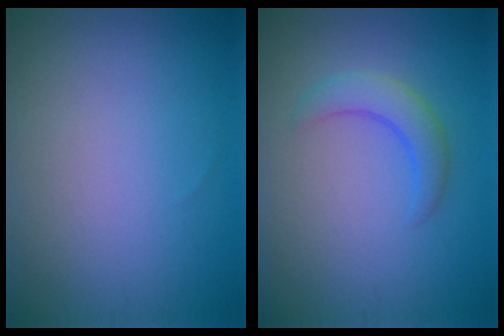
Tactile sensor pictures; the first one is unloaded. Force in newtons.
{"total": 2.9, "press": 2.9, "slide": 0.1}